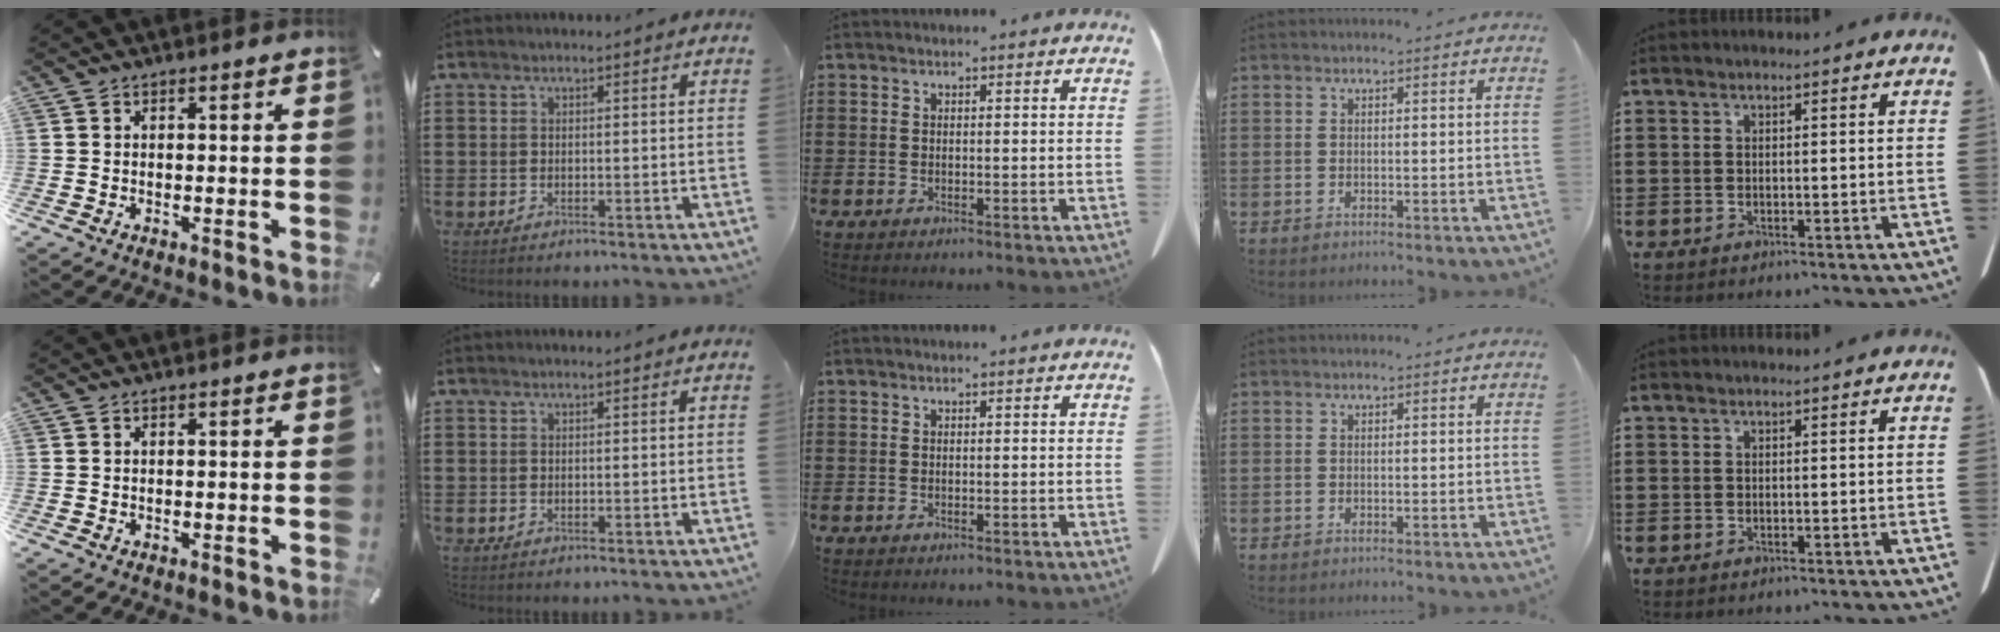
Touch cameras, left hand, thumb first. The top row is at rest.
{}